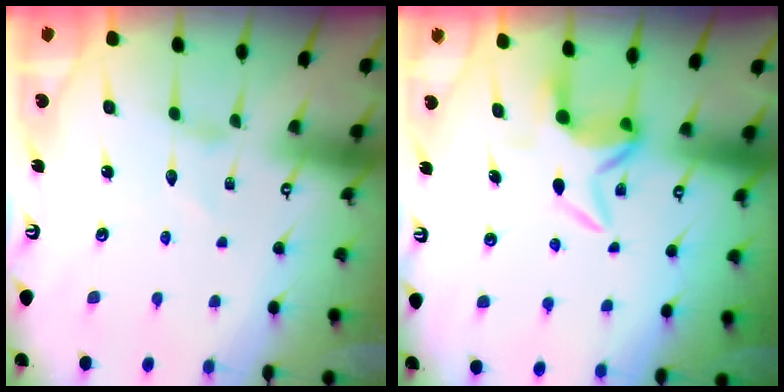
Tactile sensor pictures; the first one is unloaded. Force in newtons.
{"total": 6.6, "press": 6.6, "slide": 0.7}